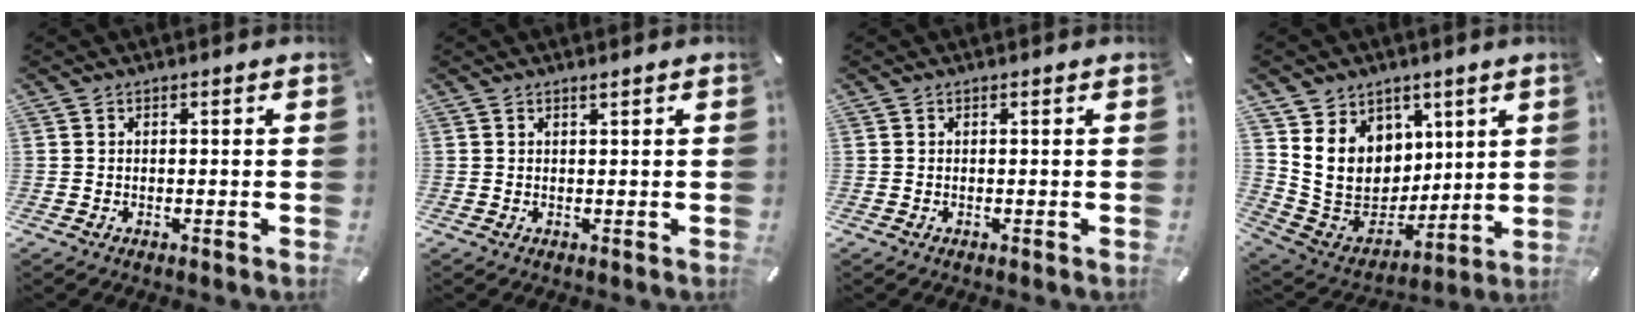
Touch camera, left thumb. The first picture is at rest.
{"total": 0.8, "force": [0.6, -0.1, 0.5], "torque": [-0.010, 0.000, 0.010]}
{"total": 0.0}
{"total": 14.0, "force": [4.3, 12.5, 4.4], "torque": [-0.084, -0.037, 0.099]}